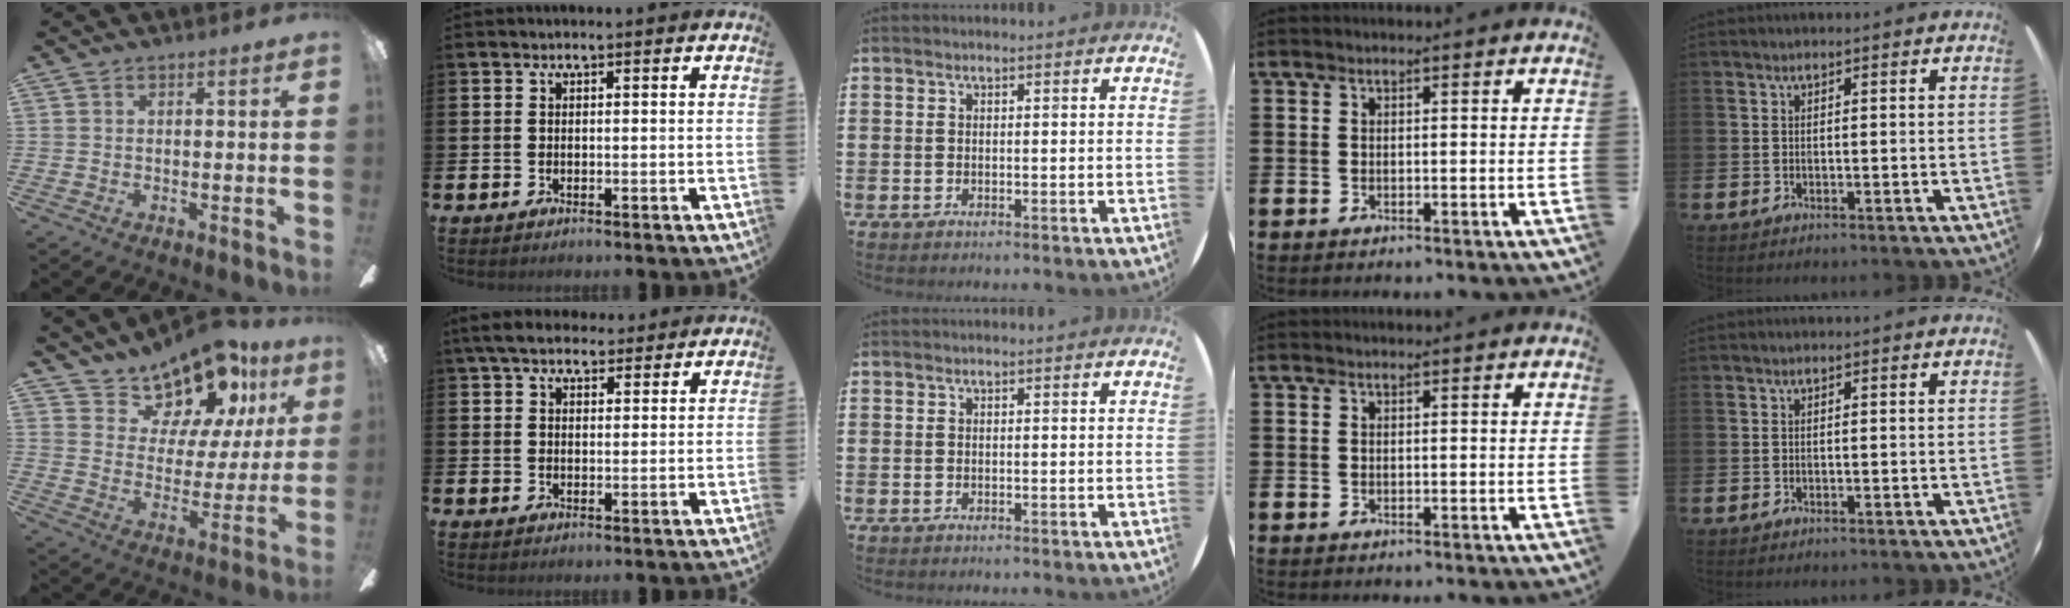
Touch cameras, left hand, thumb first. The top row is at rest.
{"thumb": {"total": 15.2, "force": [12.5, 6.7, 5.3], "torque": [-0.098, -0.092, 0.225]}, "index": {"total": 5.5, "force": [4.9, 2.0, 1.7], "torque": [-0.047, -0.009, 0.090]}}